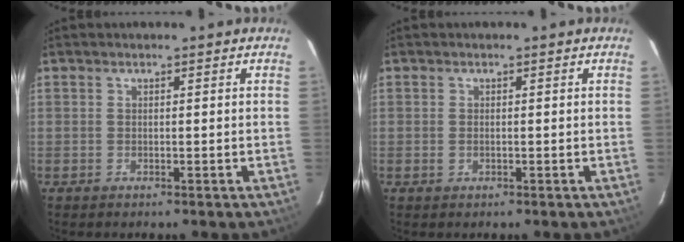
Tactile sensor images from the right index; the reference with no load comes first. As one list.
[{"total": 0.9, "force": [-0.1, 0.6, 0.6], "torque": [-0.013, 0.001, -0.002]}]